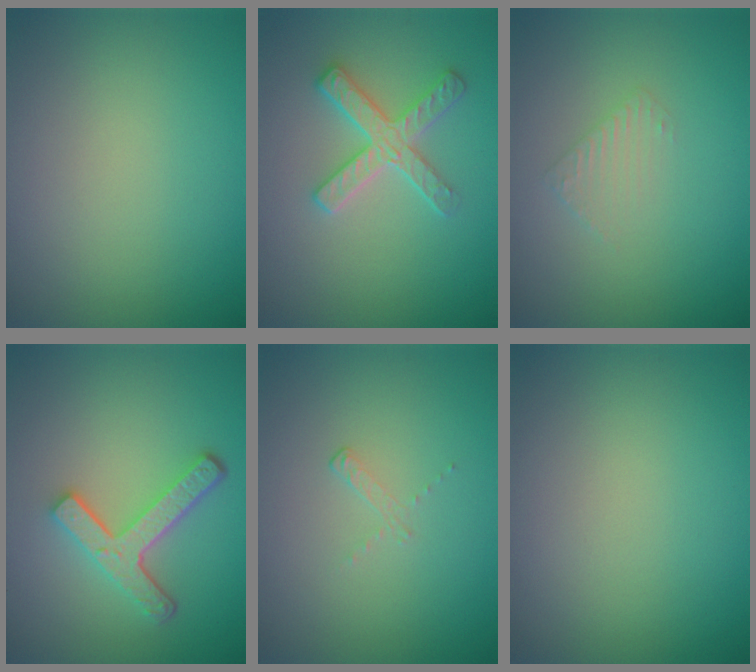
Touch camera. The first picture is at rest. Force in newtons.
{"total": 3.0, "press": 2.9, "slide": 0.7}
{"total": 1.3, "press": 1.3, "slide": 0.3}
{"total": 4.3, "press": 3.3, "slide": 2.8}
{"total": 0.8, "press": 0.3, "slide": 0.7}
{"total": 0.0}